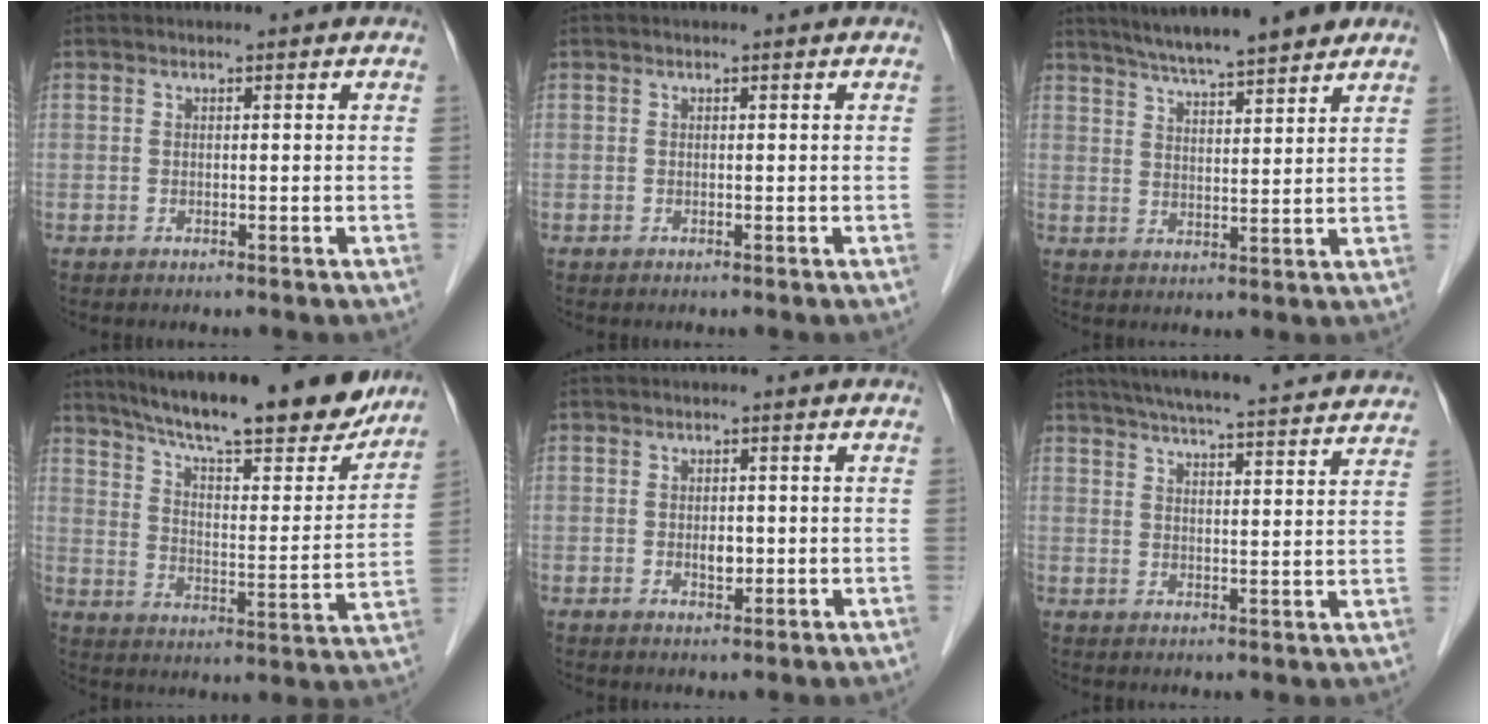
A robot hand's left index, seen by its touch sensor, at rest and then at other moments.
{"total": 0.0}
{"total": 11.5, "force": [9.7, 0.7, 6.2], "torque": [-0.098, 0.016, 0.143]}
{"total": 24.3, "force": [20.5, 4.0, 12.4], "torque": [-0.195, -0.022, 0.286]}
{"total": 1.9, "force": [-0.4, 1.1, 1.5], "torque": [-0.026, -0.004, -0.003]}
{"total": 23.9, "force": [22.0, 1.2, 9.4], "torque": [-0.148, -0.007, 0.276]}